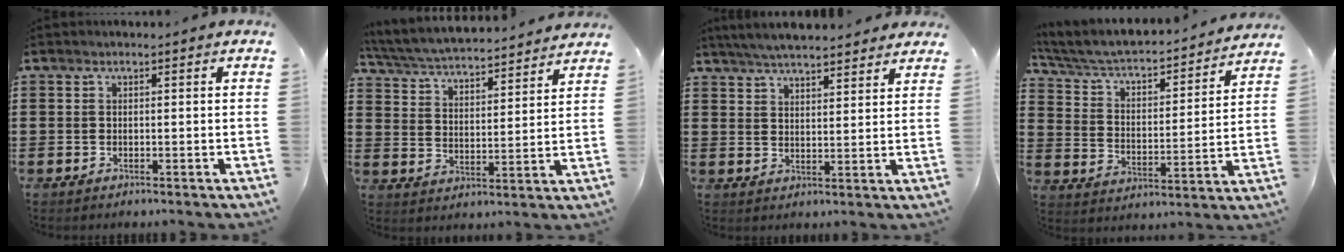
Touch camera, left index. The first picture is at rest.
{"total": 4.9, "force": [4.8, -0.2, 1.1], "torque": [-0.044, -0.036, 0.078]}
{"total": 5.2, "force": [5.0, 0.3, 1.4], "torque": [-0.043, -0.015, 0.092]}
{"total": 4.2, "force": [3.7, 1.0, 1.7], "torque": [-0.052, -0.037, 0.053]}